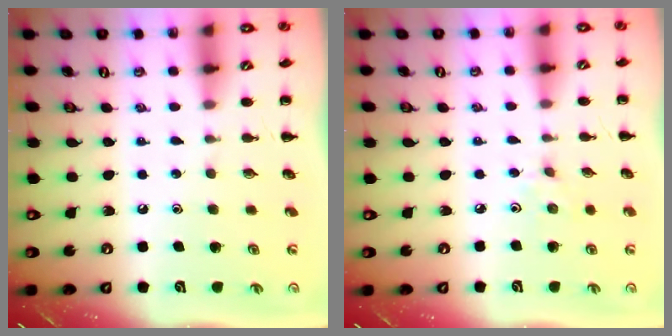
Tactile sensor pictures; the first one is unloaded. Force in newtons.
{"total": 2.5, "press": 2.3, "slide": 0.9}